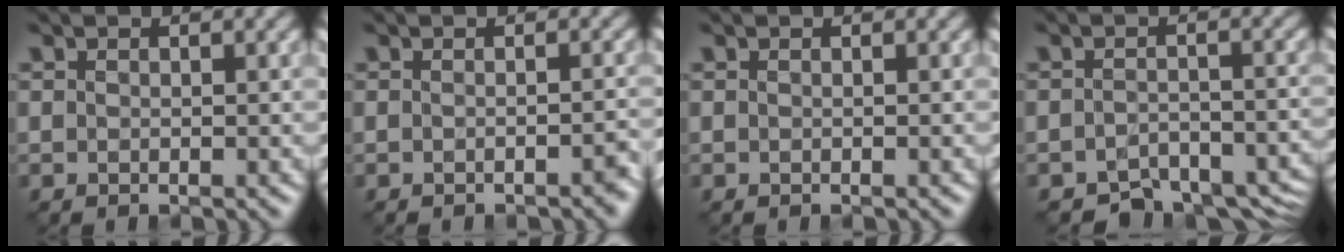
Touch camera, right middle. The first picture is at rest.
{"total": 1.4, "force": [-0.8, 0.7, 0.9], "torque": [-0.005, -0.002, -0.019]}
{"total": 0.0}
{"total": 5.1, "force": [-4.0, 2.3, 2.2], "torque": [-0.016, -0.013, -0.069]}